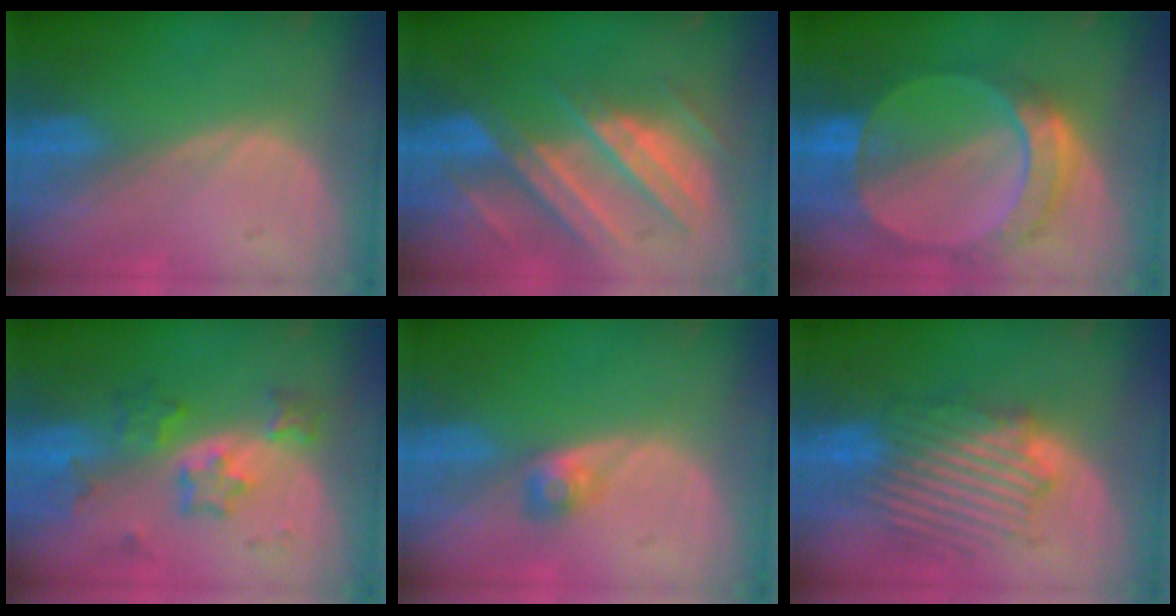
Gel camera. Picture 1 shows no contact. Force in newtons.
{"total": 10.4, "press": 9.2, "slide": 4.8}
{"total": 9.5, "press": 8.2, "slide": 4.8}
{"total": 6.3, "press": 6.3, "slide": 0.5}
{"total": 2.5, "press": 2.3, "slide": 1.0}
{"total": 8.7, "press": 8.6, "slide": 1.6}